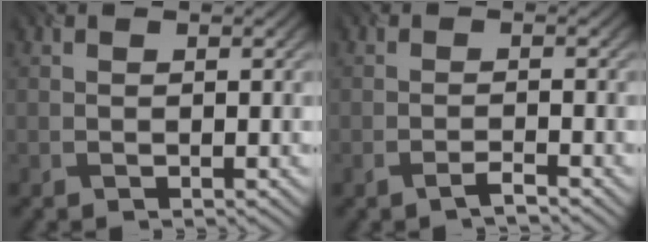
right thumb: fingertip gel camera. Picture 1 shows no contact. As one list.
[{"total": 1.1, "force": [-0.9, -0.3, 0.6], "torque": [-0.012, 0.003, -0.024]}]